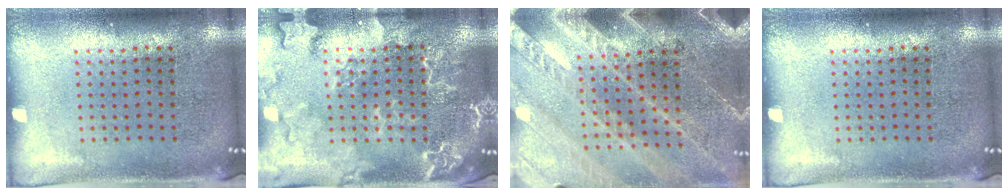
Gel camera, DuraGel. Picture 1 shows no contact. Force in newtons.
{"total": 2.3, "press": 2.3, "slide": 0.2}
{"total": 2.9, "press": 2.7, "slide": 1.2}
{"total": 0.0}